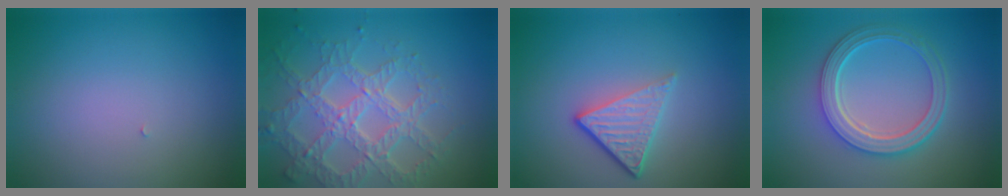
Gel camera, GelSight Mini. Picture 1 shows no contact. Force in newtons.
{"total": 6.8, "press": 4.9, "slide": 4.7}
{"total": 4.1, "press": 2.7, "slide": 3.1}
{"total": 5.0, "press": 3.9, "slide": 3.1}